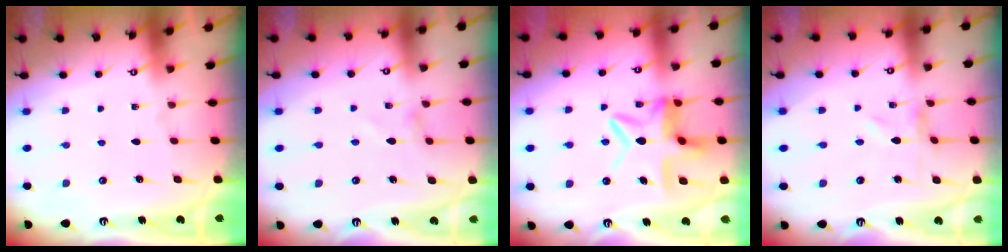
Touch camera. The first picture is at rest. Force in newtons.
{"total": 0.0}
{"total": 11.6, "press": 11.5, "slide": 1.2}
{"total": 0.0}